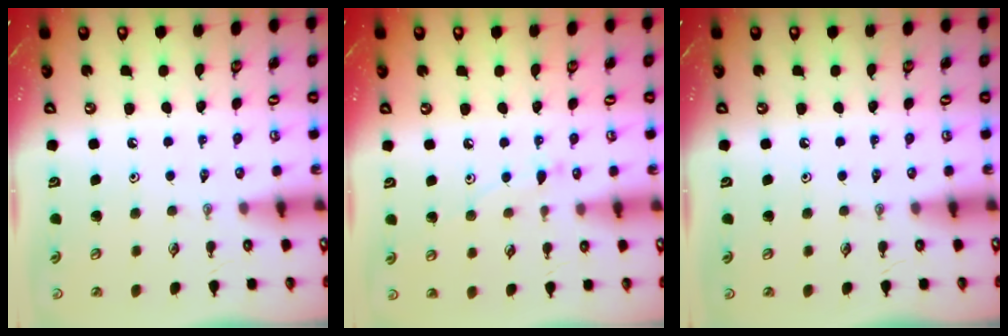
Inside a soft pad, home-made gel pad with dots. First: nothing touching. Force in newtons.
{"total": 6.3, "press": 6.3, "slide": 0.4}
{"total": 0.0}